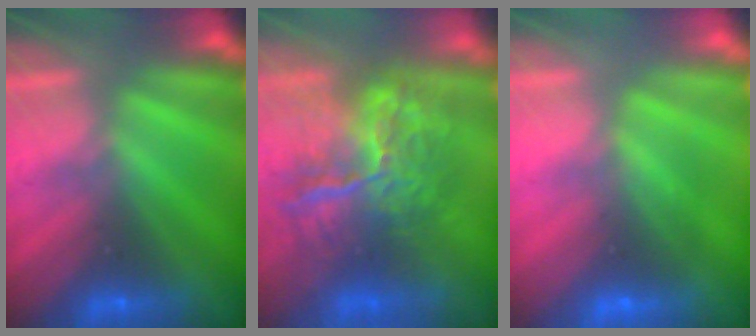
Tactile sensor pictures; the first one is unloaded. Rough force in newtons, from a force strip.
{"total": 13.2}
{"total": 2.7}